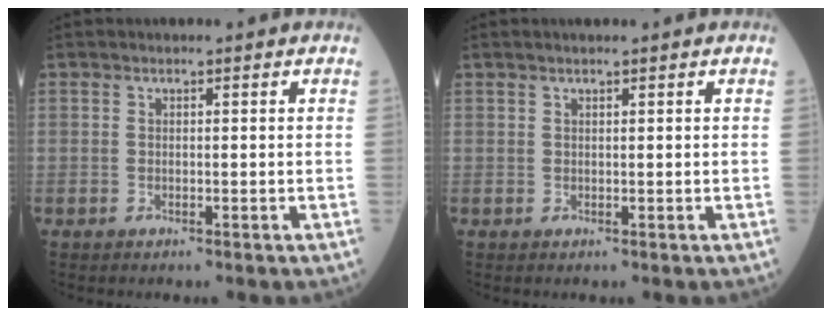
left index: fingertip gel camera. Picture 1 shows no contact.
{"total": 0.7, "force": [0.4, -0.1, 0.5], "torque": [-0.011, 0.005, 0.010]}